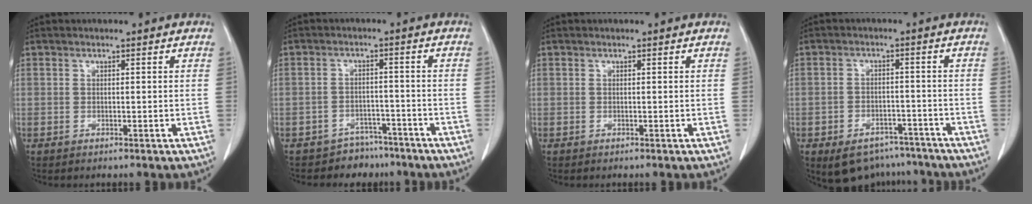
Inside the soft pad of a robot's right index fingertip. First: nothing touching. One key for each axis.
{"total": 5.0, "fx": -4.2, "fy": 2.8, "fz": -0.5, "tx": 0.010, "ty": 0.019, "tz": -0.062}
{"total": 0.0}
{"total": 7.7, "fx": -5.8, "fy": 4.8, "fz": 2.0, "tx": -0.019, "ty": 0.015, "tz": -0.076}